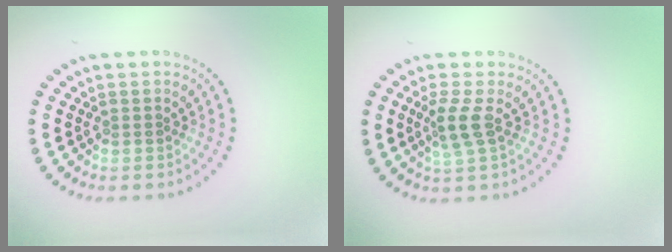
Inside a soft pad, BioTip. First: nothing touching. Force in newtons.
{"total": 2.3, "press": 2.0, "slide": 1.1}